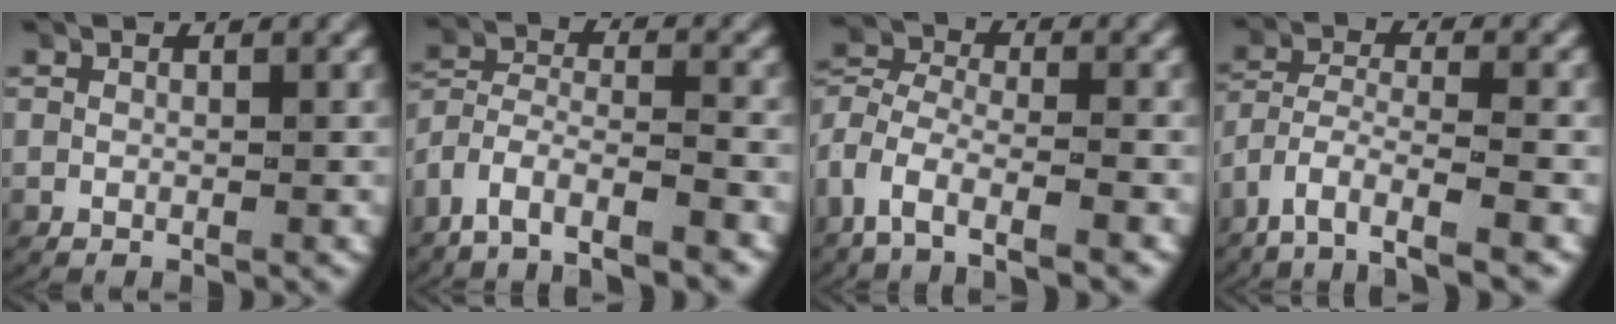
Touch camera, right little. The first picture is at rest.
{"total": 7.4, "force": [-5.3, 4.3, 3.1], "torque": [-0.088, -0.044, -0.079]}
{"total": 6.3, "force": [-2.6, 4.6, 3.4], "torque": [-0.096, -0.029, -0.043]}
{"total": 6.5, "force": [-4.3, 2.6, 4.2], "torque": [-0.097, -0.039, -0.053]}